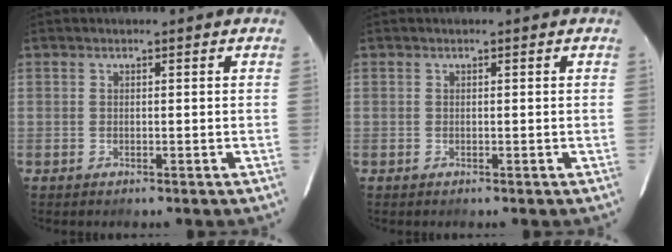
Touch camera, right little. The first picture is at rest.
{"total": 0.0}